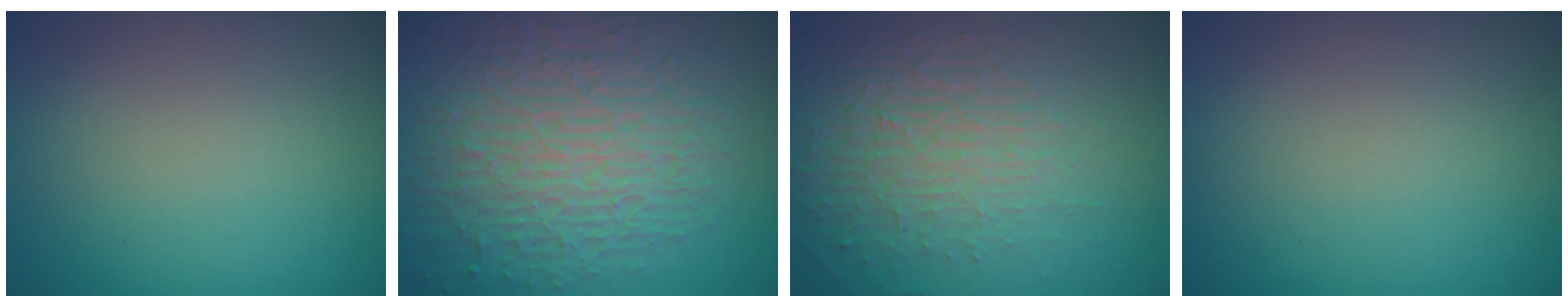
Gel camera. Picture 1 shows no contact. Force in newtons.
{"total": 10.0, "press": 6.7, "slide": 7.4}
{"total": 5.1, "press": 3.4, "slide": 3.7}
{"total": 0.0}